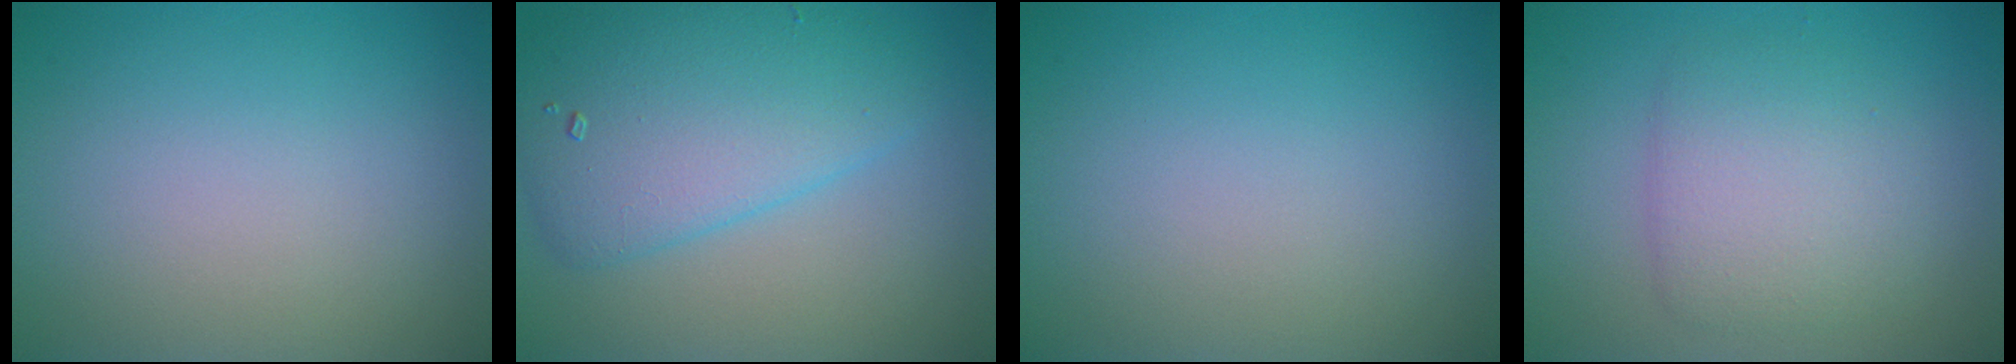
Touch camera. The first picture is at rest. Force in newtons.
{"total": 6.5, "press": 6.5, "slide": 0.2}
{"total": 0.0}
{"total": 4.0, "press": 4.0, "slide": 0.0}